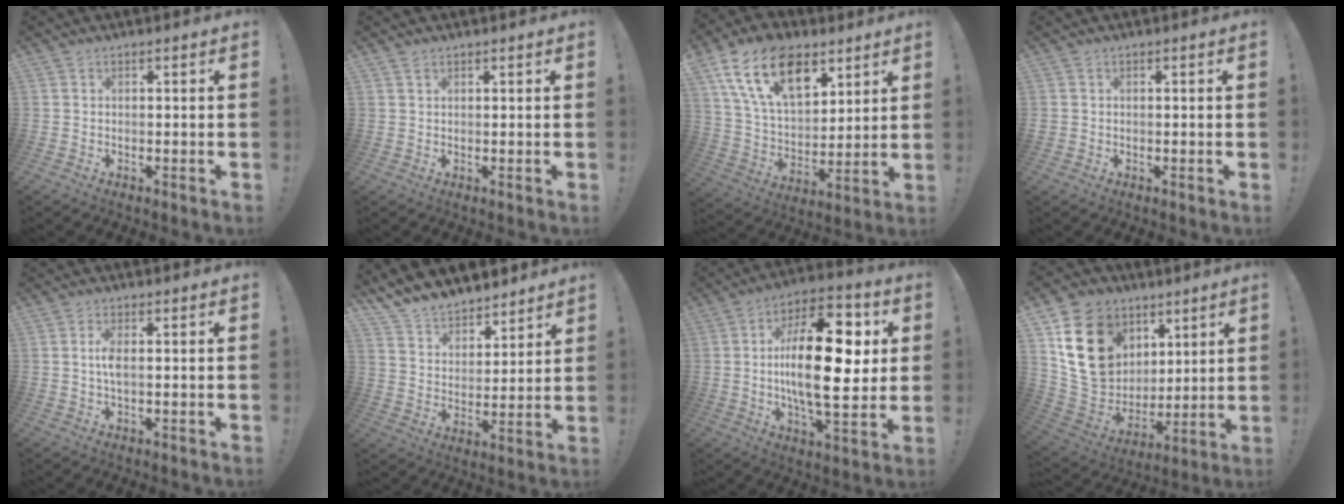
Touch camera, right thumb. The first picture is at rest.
{"total": 1.2, "force": [0.9, 0.5, 0.6], "torque": [-0.007, -0.003, 0.015]}
{"total": 20.1, "force": [10.2, 12.1, 12.4], "torque": [-0.235, -0.047, 0.186]}
{"total": 0.9, "force": [-0.1, 0.9, 0.2], "torque": [-0.005, 0.003, -0.003]}
{"total": 3.6, "force": [0.1, 1.0, 3.4], "torque": [-0.065, -0.003, -0.004]}
{"total": 9.5, "force": [8.7, 3.6, 1.1], "torque": [-0.035, -0.083, 0.166]}
{"total": 24.5, "force": [1.5, 10.5, 22.0], "torque": [-0.365, -0.005, 0.018]}
{"total": 21.4, "force": [8.2, 16.7, 10.5], "torque": [-0.181, -0.032, 0.179]}